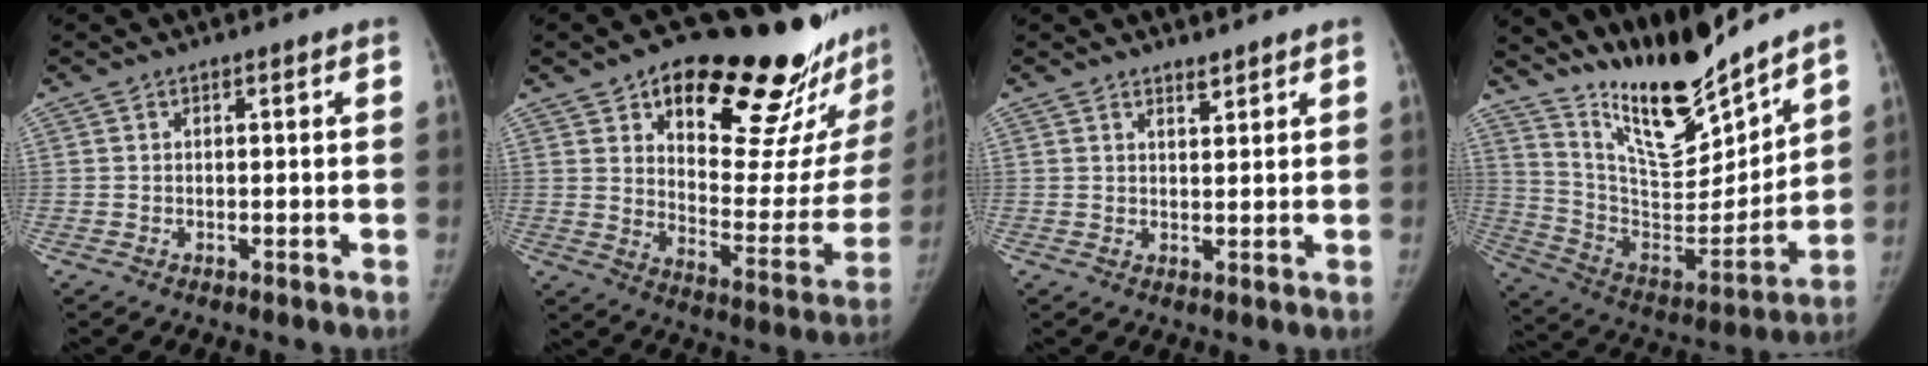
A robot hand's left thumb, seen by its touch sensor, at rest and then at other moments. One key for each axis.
{"total": 29.2, "fx": 19.5, "fy": 10.7, "fz": 18.9, "tx": -0.220, "ty": -0.085, "tz": 0.274}
{"total": 1.7, "fx": 1.6, "fy": 0.3, "fz": 0.3, "tx": 0.006, "ty": -0.017, "tz": 0.024}
{"total": 19.5, "fx": 17.2, "fy": 3.3, "fz": 8.6, "tx": -0.101, "ty": -0.119, "tz": 0.308}